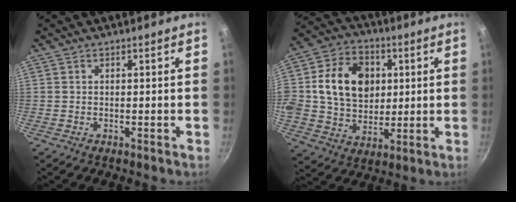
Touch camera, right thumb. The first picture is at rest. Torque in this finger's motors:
{"motor_torque": [2.36, 2.65, 0.90, -0.72, 0.72]}